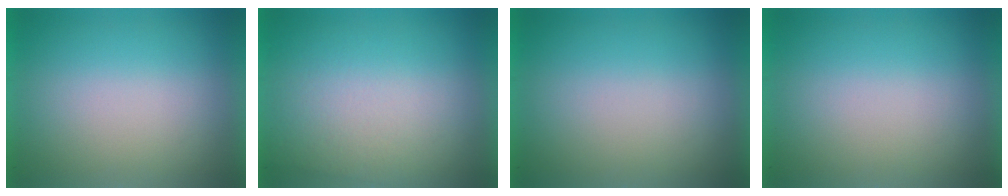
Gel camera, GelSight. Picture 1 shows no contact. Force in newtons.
{"total": 2.2}
{"total": 0.0}
{"total": 0.0}